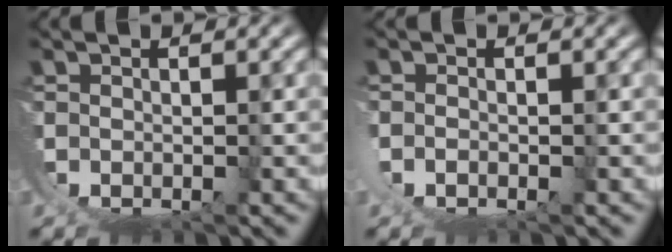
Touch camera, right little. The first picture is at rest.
{"total": 1.1, "force": [-0.2, -0.3, 1.0], "torque": [-0.028, -0.006, -0.001]}